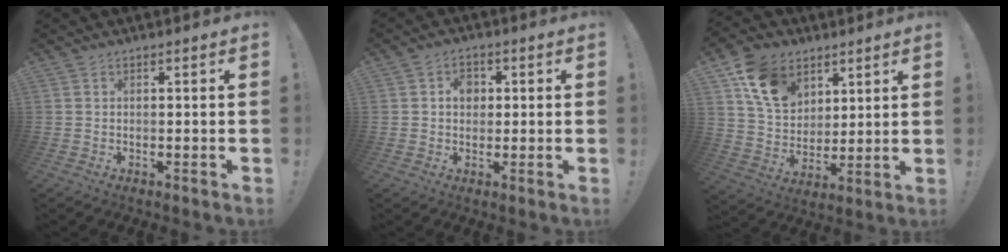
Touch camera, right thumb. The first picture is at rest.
{"total": 4.5, "force": [0.8, 3.8, 2.3], "torque": [-0.022, -0.002, 0.010]}
{"total": 15.0, "force": [7.9, 10.7, 6.8], "torque": [-0.122, -0.028, 0.159]}